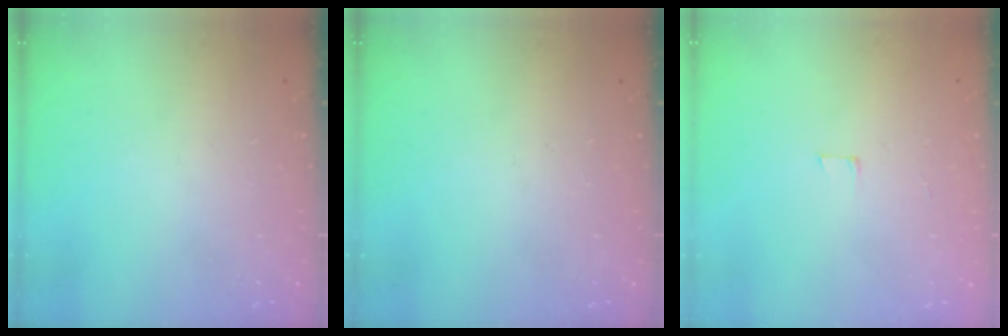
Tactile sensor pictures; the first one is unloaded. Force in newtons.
{"total": 0.0}
{"total": 3.0, "press": 3.0, "slide": 0.2}